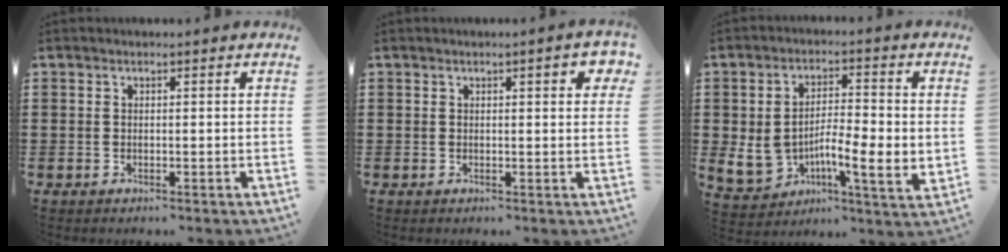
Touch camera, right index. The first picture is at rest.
{"total": 2.6, "force": [0.9, 0.6, 2.4], "torque": [-0.032, -0.001, 0.010]}
{"total": 9.3, "force": [-1.4, 4.7, 7.9], "torque": [-0.149, -0.003, -0.018]}